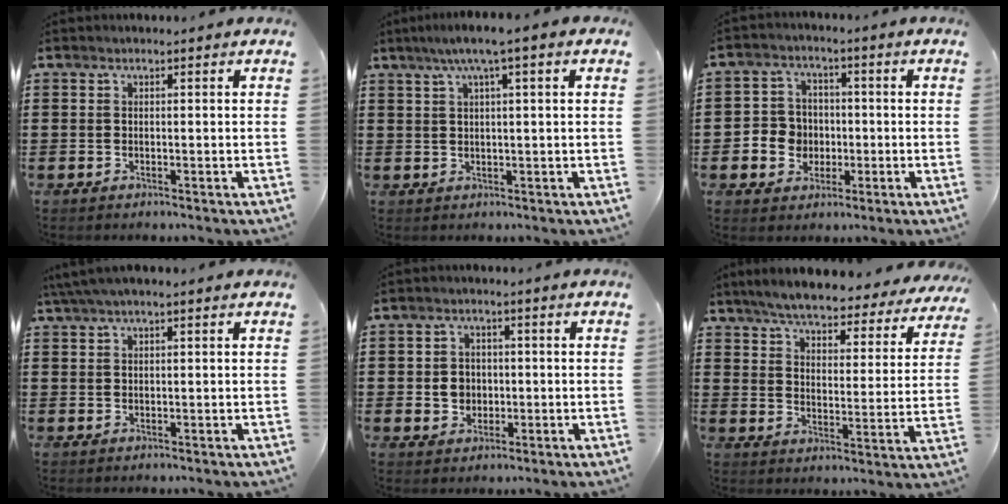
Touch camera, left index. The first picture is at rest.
{"total": 3.8, "force": [1.5, -0.2, 3.5], "torque": [-0.071, 0.001, 0.022]}
{"total": 5.3, "force": [-1.0, 5.1, 1.3], "torque": [-0.040, 0.016, -0.017]}
{"total": 2.6, "force": [1.7, 0.3, 2.0], "torque": [-0.040, 0.003, 0.032]}
{"total": 3.3, "force": [-0.2, 3.0, 1.4], "torque": [-0.031, 0.004, -0.009]}
{"total": 5.7, "force": [5.4, 0.3, 1.7], "torque": [-0.060, -0.036, 0.090]}